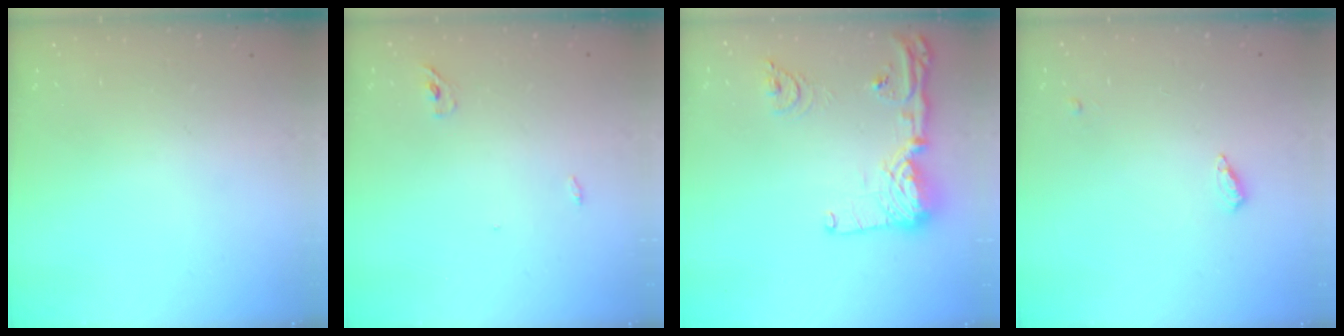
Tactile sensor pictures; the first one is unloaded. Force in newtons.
{"total": 6.0, "press": 2.8, "slide": 5.3}
{"total": 16.7, "press": 16.6, "slide": 1.9}
{"total": 4.2, "press": 4.2, "slide": 0.5}